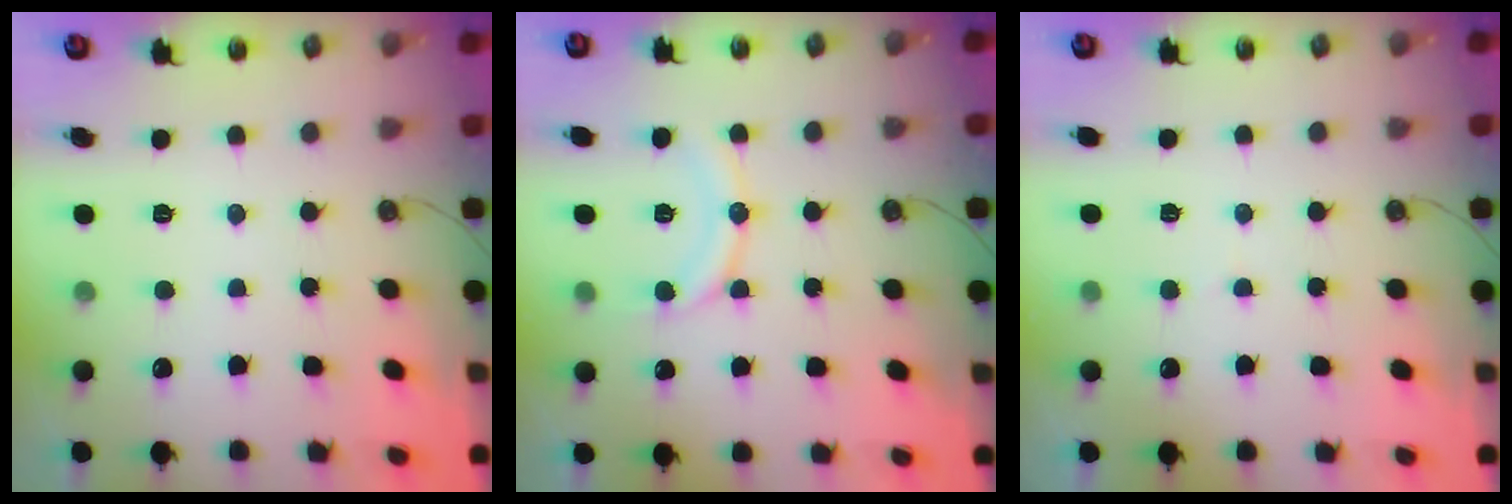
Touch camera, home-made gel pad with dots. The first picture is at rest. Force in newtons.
{"total": 11.4, "press": 11.3, "slide": 1.0}
{"total": 2.8, "press": 2.6, "slide": 1.1}